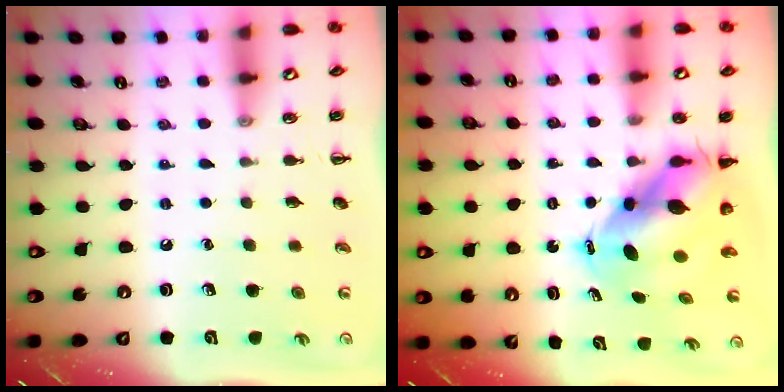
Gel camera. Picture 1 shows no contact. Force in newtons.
{"total": 7.2, "press": 7.0, "slide": 1.7}